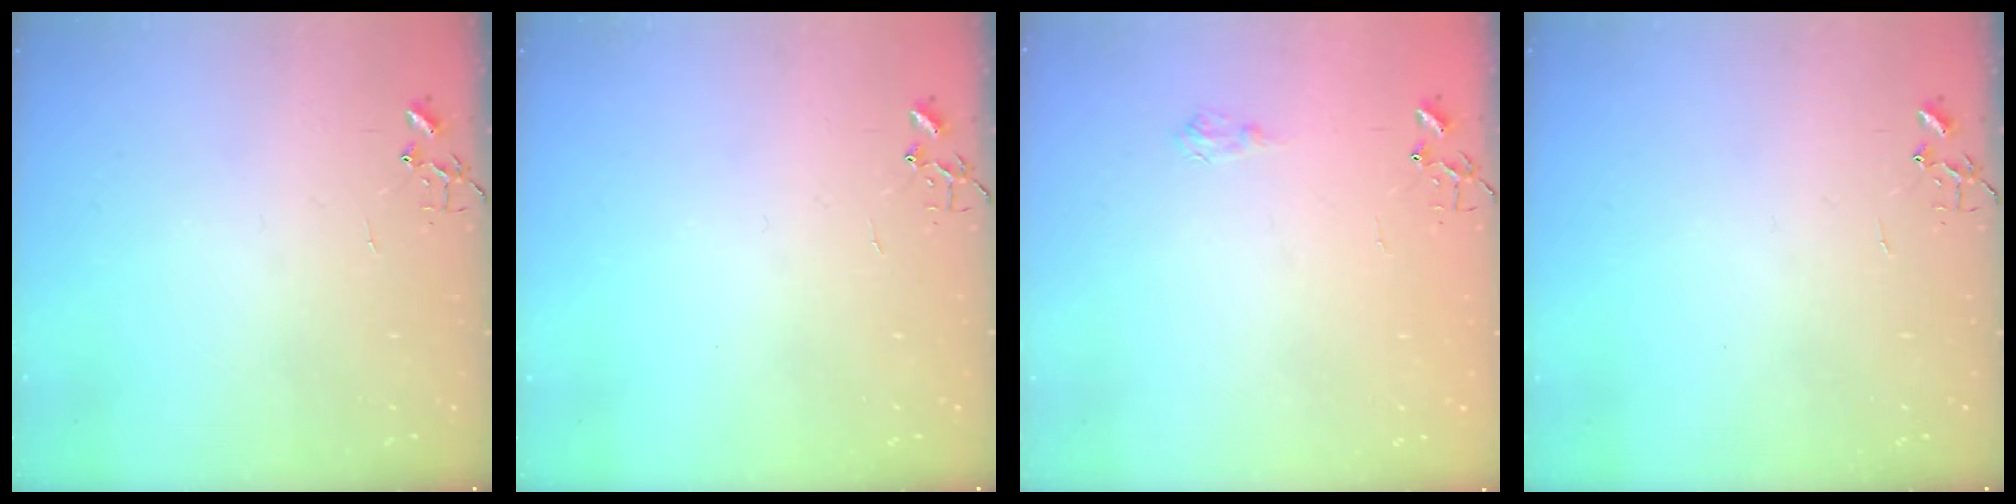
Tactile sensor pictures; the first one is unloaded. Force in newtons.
{"total": 0.0}
{"total": 5.7, "press": 5.7, "slide": 0.6}
{"total": 0.0}